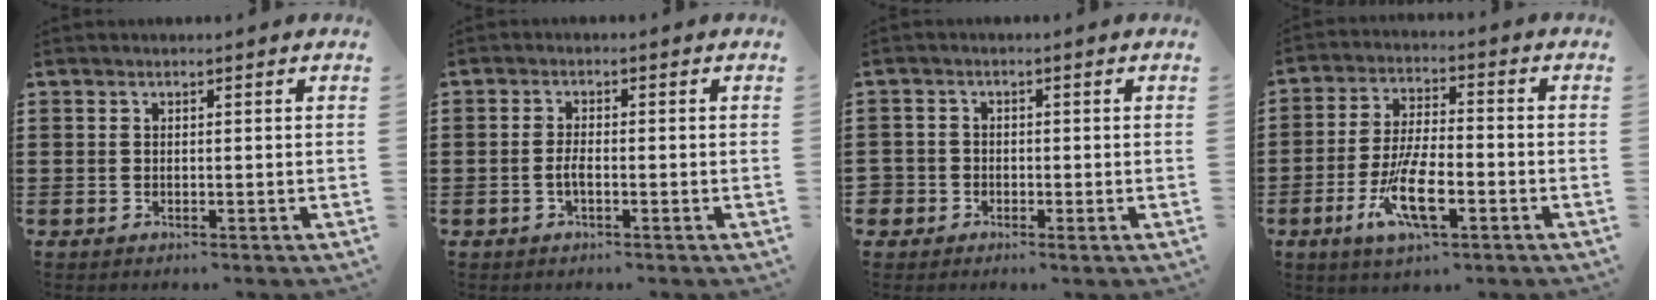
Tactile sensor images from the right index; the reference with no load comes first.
{"total": 2.1, "force": [-0.7, 0.6, 1.9], "torque": [-0.044, 0.000, -0.015]}
{"total": 1.6, "force": [-0.8, 1.4, 0.2], "torque": [-0.012, 0.000, -0.019]}
{"total": 9.9, "force": [-3.7, 3.1, 8.6], "torque": [-0.182, -0.011, -0.068]}